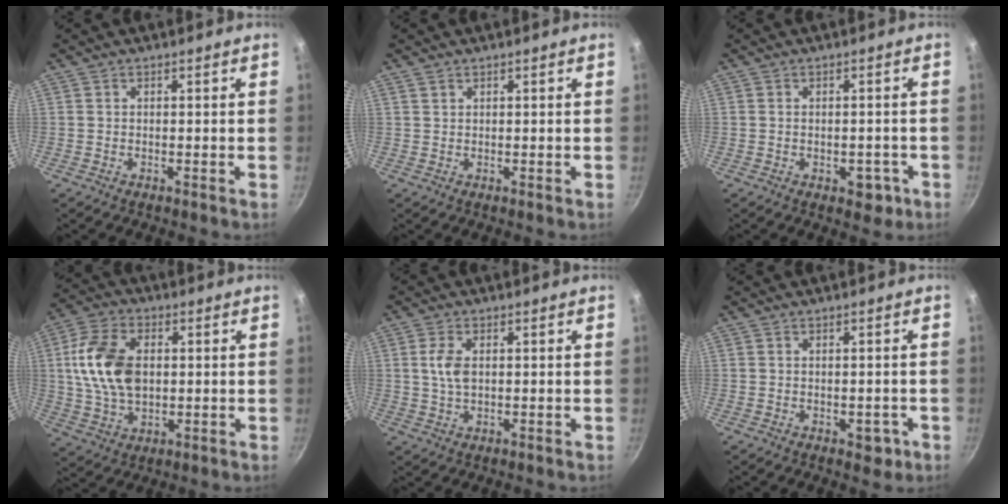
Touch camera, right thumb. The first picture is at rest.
{"total": 0.8, "force": [0.6, 0.5, 0.3], "torque": [-0.004, 0.000, 0.012]}
{"total": 4.1, "force": [-1.7, 2.6, 2.8], "torque": [-0.017, 0.013, -0.013]}
{"total": 14.1, "force": [1.6, 9.1, 10.6], "torque": [-0.189, 0.002, 0.027]}
{"total": 4.5, "force": [0.8, 2.6, 3.7], "torque": [-0.072, 0.001, 0.016]}
{"total": 3.0, "force": [-1.1, 1.9, 2.0], "torque": [-0.010, 0.009, -0.007]}